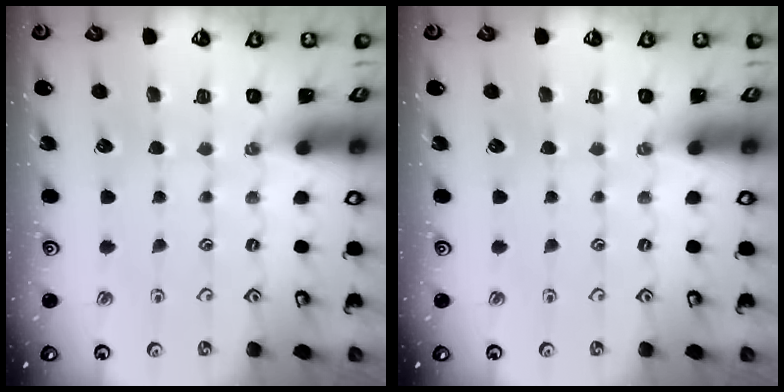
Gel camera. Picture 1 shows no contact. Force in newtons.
{"total": 0.0}